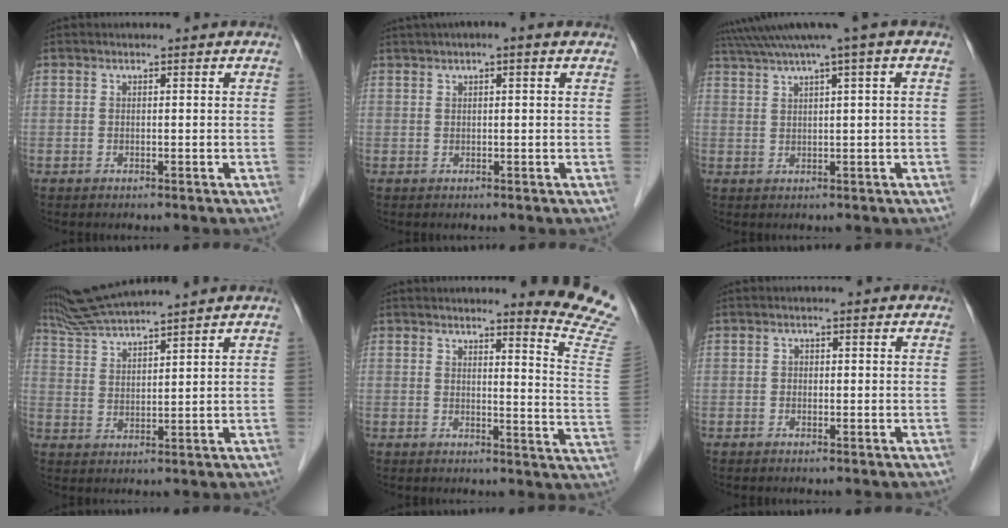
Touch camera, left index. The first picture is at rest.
{"total": 4.3, "force": [2.7, 0.6, 3.3], "torque": [-0.055, 0.030, 0.039]}
{"total": 6.9, "force": [4.6, -1.2, 5.1], "torque": [-0.089, 0.036, 0.077]}
{"total": 8.7, "force": [7.9, -1.2, 3.3], "torque": [-0.066, 0.023, 0.150]}
{"total": 10.6, "force": [10.1, -1.3, 3.0], "torque": [-0.022, -0.104, 0.088]}
{"total": 0.7, "force": [-0.1, 0.5, 0.3], "torque": [-0.003, 0.003, -0.005]}